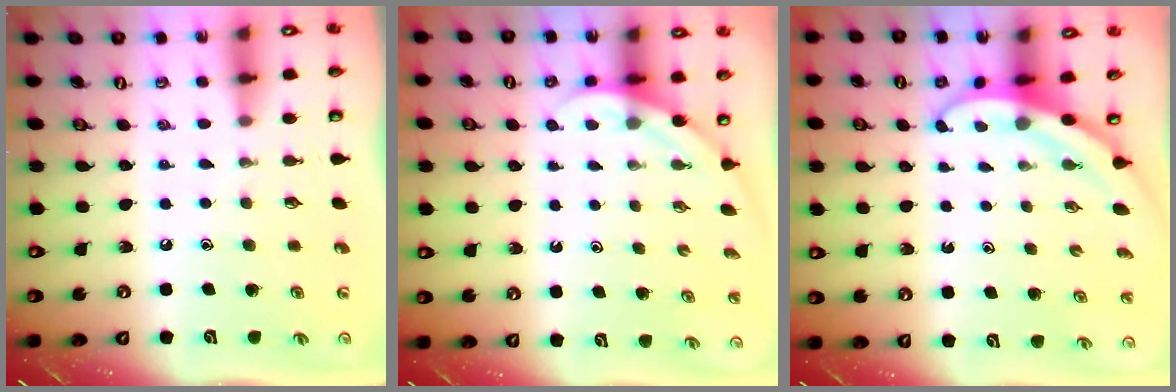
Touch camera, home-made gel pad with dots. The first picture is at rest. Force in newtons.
{"total": 3.4, "press": 3.4, "slide": 0.1}
{"total": 3.1, "press": 3.1, "slide": 0.1}